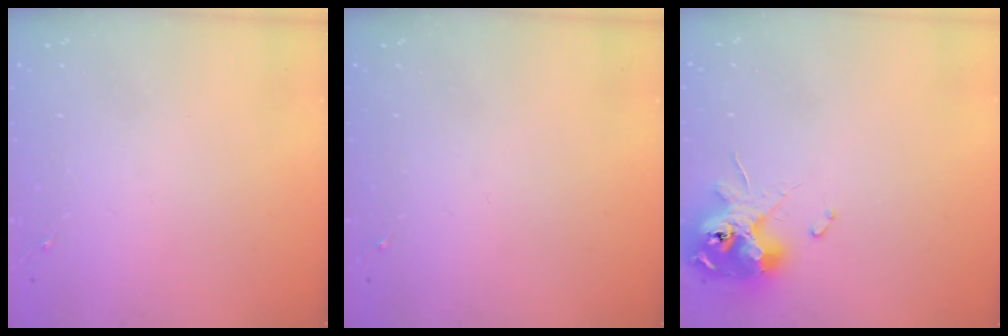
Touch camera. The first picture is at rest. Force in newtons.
{"total": 0.0}
{"total": 12.4, "press": 12.2, "slide": 1.8}